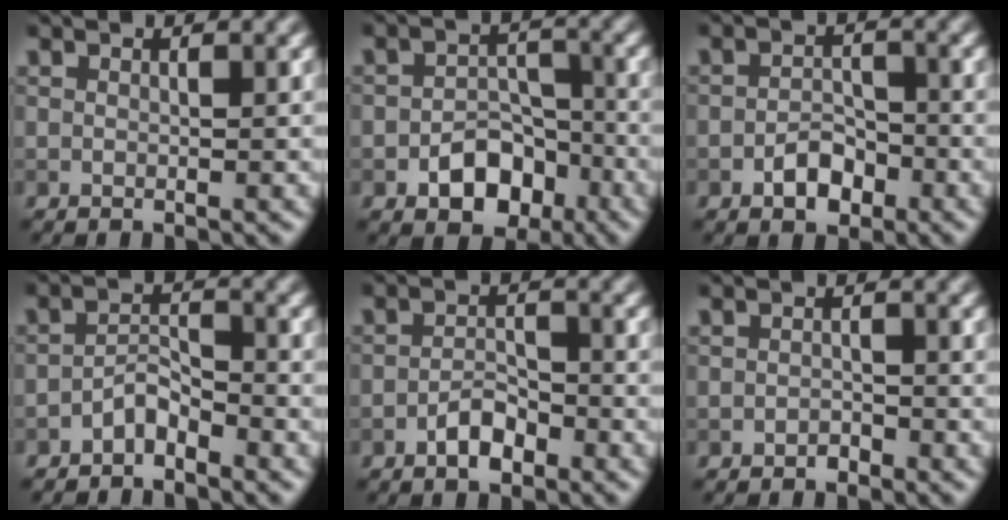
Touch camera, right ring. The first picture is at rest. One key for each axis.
{"total": 4.9, "fx": -2.4, "fy": 3.3, "fz": 2.6, "tx": -0.030, "ty": -0.001, "tz": -0.039}
{"total": 2.7, "fx": -1.5, "fy": 1.7, "fz": 1.5, "tx": -0.021, "ty": 0.007, "tz": -0.027}
{"total": 2.1, "fx": -1.7, "fy": 0.8, "fz": 1.0, "tx": -0.018, "ty": 0.010, "tz": -0.035}
{"total": 2.6, "fx": -1.6, "fy": 1.2, "fz": 1.5, "tx": -0.023, "ty": 0.009, "tz": -0.030}
{"total": 0.9, "fx": -0.7, "fy": 0.5, "fz": 0.3, "tx": -0.002, "ty": 0.002, "tz": -0.013}